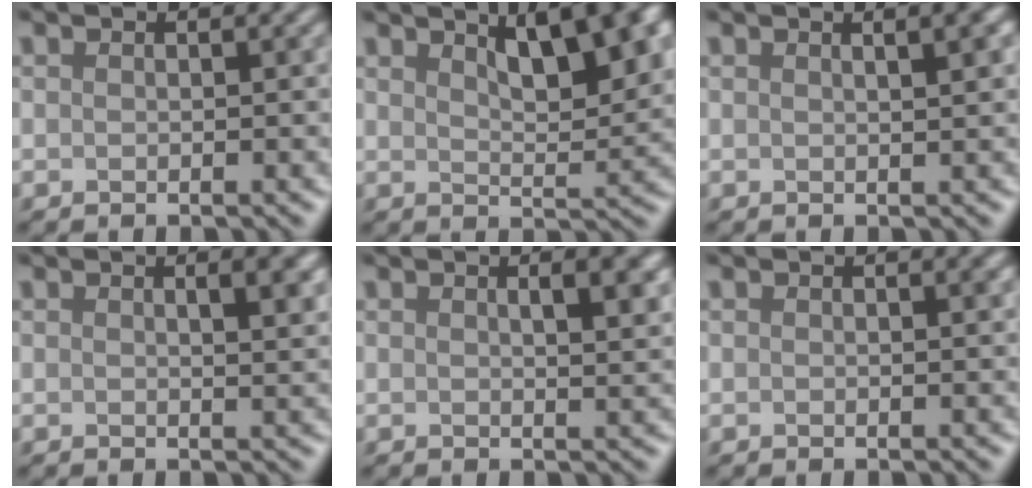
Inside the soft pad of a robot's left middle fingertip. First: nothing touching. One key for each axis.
{"total": 8.0, "fx": 4.2, "fy": 2.9, "fz": 6.2, "tx": -0.065, "ty": 0.018, "tz": 0.057}
{"total": 5.0, "fx": 2.4, "fy": 2.2, "fz": 3.9, "tx": -0.017, "ty": 0.035, "tz": 0.004}
{"total": 4.5, "fx": 1.9, "fy": 2.0, "fz": 3.6, "tx": -0.014, "ty": 0.025, "tz": 0.003}
{"total": 5.1, "fx": 2.0, "fy": 2.2, "fz": 4.1, "tx": -0.018, "ty": 0.029, "tz": 0.004}
{"total": 1.1, "fx": 0.4, "fy": 0.4, "fz": 0.9, "tx": -0.007, "ty": 0.003, "tz": 0.002}